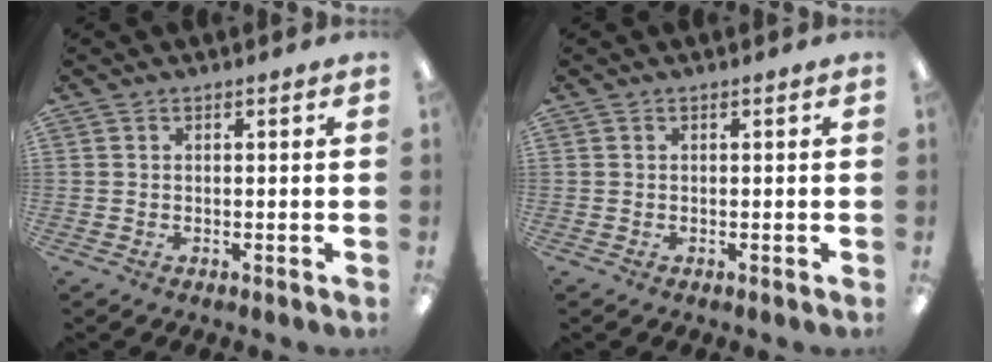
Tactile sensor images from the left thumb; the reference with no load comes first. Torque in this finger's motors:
{"motor_torque": [-0.02, 0.02, 0.01, 0.09, 0.01]}